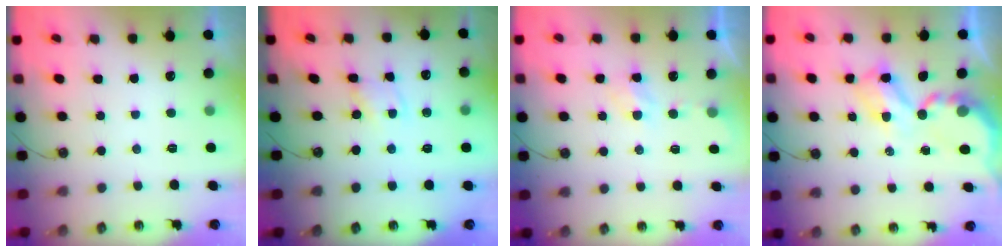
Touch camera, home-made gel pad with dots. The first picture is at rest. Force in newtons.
{"total": 1.9, "press": 1.9, "slide": 0.2}
{"total": 4.6, "press": 4.6, "slide": 0.6}
{"total": 6.9, "press": 6.9, "slide": 0.5}